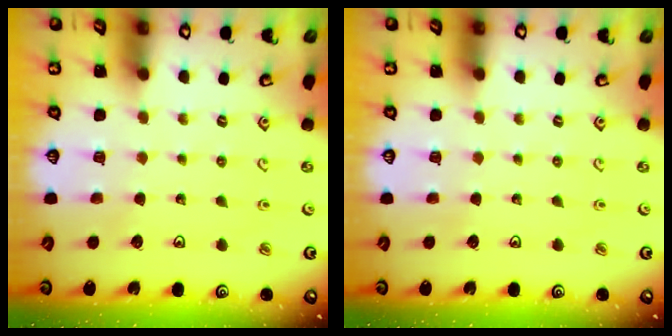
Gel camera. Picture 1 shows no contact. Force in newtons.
{"total": 0.0}